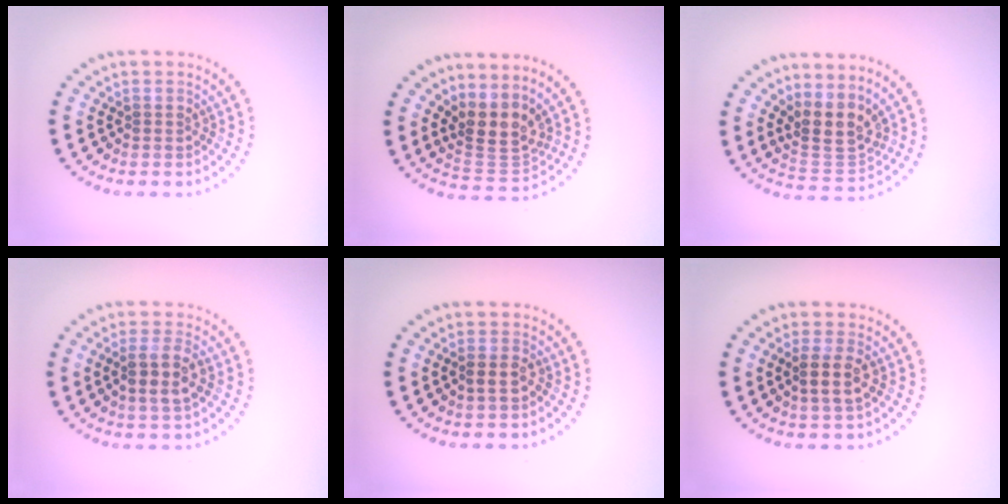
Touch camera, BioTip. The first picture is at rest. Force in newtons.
{"total": 3.5, "press": 2.6, "slide": 2.4}
{"total": 3.7, "press": 3.1, "slide": 2.0}
{"total": 2.8, "press": 2.7, "slide": 0.8}
{"total": 1.0, "press": 0.9, "slide": 0.4}
{"total": 2.6, "press": 2.3, "slide": 1.2}